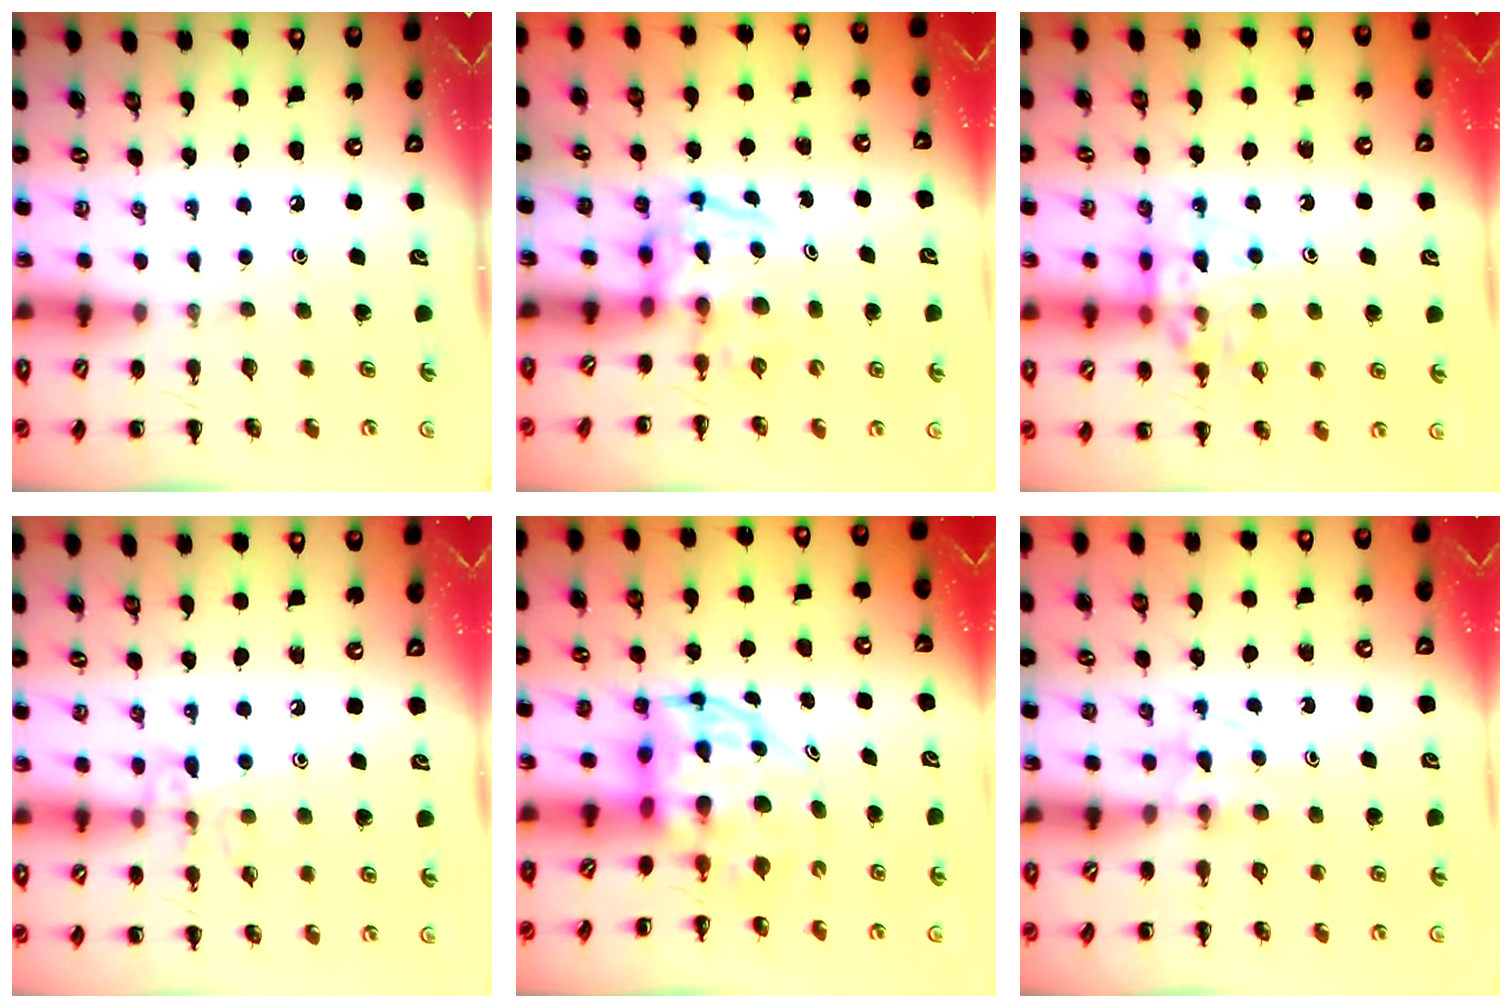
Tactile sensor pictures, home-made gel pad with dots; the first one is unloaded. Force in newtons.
{"total": 3.5, "press": 3.5, "slide": 0.5}
{"total": 13.3, "press": 13.2, "slide": 2.2}
{"total": 9.5, "press": 9.4, "slide": 1.2}
{"total": 5.3, "press": 5.1, "slide": 1.6}
{"total": 3.3, "press": 3.1, "slide": 1.2}